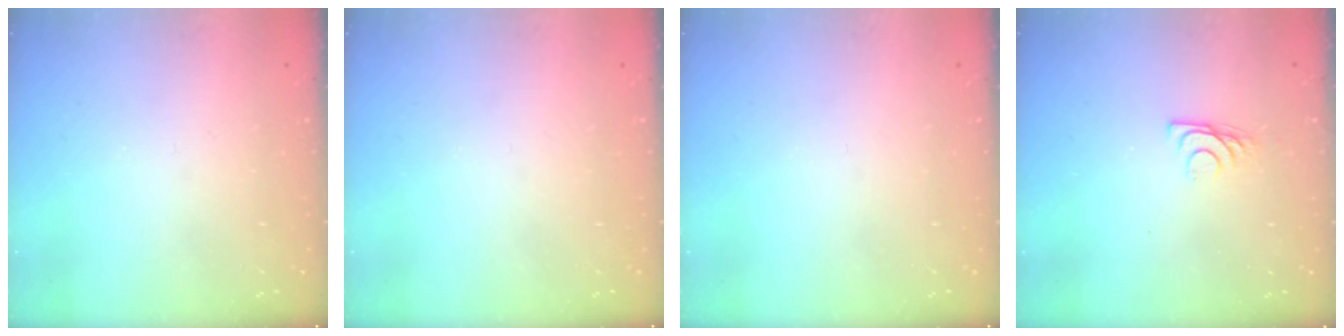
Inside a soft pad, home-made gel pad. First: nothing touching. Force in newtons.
{"total": 0.0}
{"total": 0.0}
{"total": 6.8, "press": 6.8, "slide": 0.6}